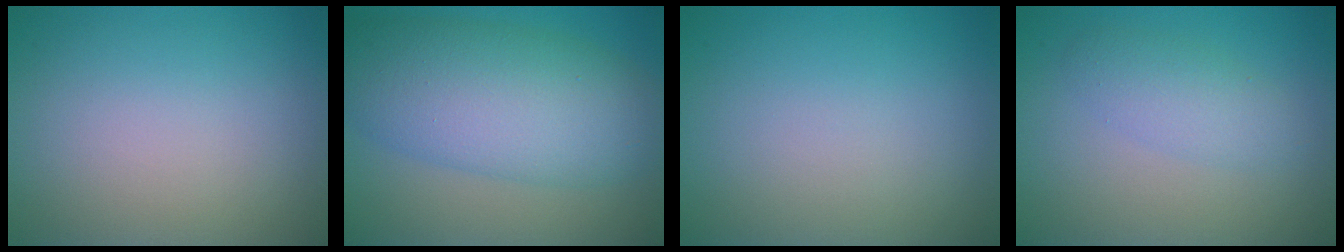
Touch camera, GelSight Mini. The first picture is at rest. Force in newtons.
{"total": 9.4, "press": 9.4, "slide": 0.2}
{"total": 0.0}
{"total": 2.4, "press": 2.4, "slide": 0.1}